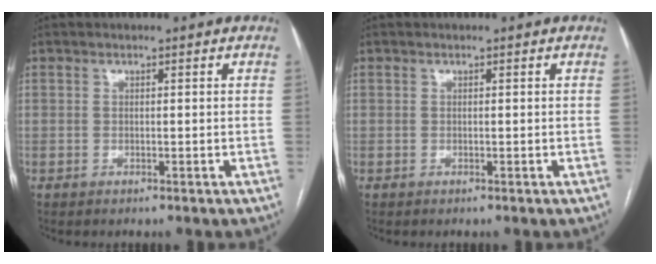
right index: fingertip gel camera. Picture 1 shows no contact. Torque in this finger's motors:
{"motor_torque": [0.00, 0.00, 0.00, 0.00]}